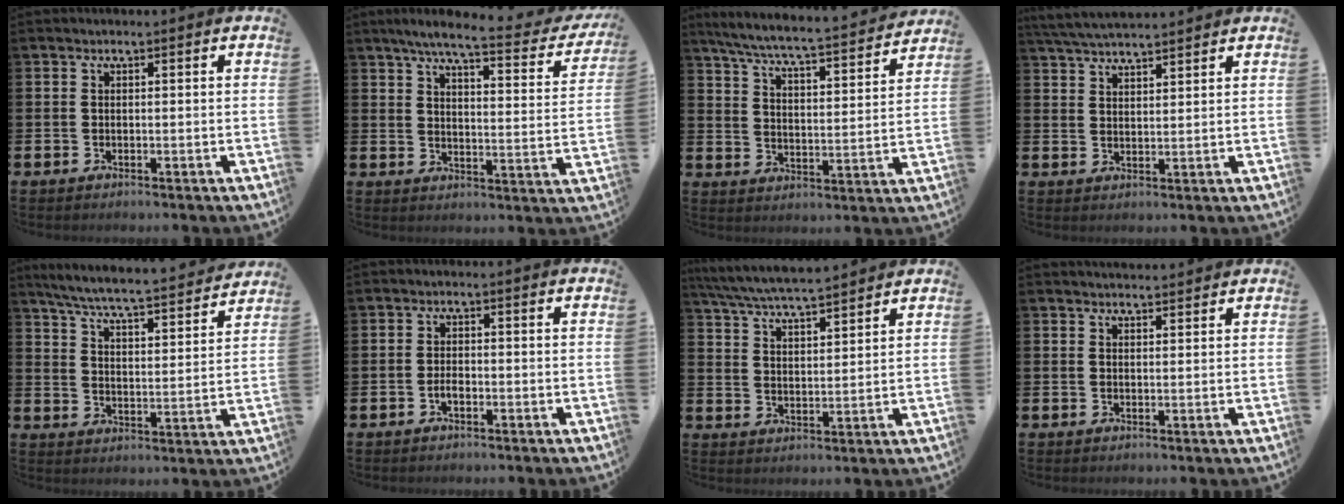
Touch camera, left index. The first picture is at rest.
{"total": 6.4, "force": [5.2, 0.8, 3.6], "torque": [-0.076, -0.034, 0.079]}
{"total": 6.6, "force": [6.1, 0.3, 2.5], "torque": [-0.076, -0.049, 0.102]}
{"total": 4.5, "force": [4.4, 0.4, 0.9], "torque": [-0.033, -0.016, 0.081]}
{"total": 6.6, "force": [6.1, 0.2, 2.4], "torque": [-0.073, -0.048, 0.101]}
{"total": 1.5, "force": [-0.7, 0.7, 1.1], "torque": [-0.017, -0.001, -0.015]}
{"total": 6.3, "force": [6.1, 0.3, 1.5], "torque": [-0.052, -0.034, 0.108]}
{"total": 2.1, "force": [2.1, 0.2, 0.1], "torque": [0.009, -0.013, 0.035]}